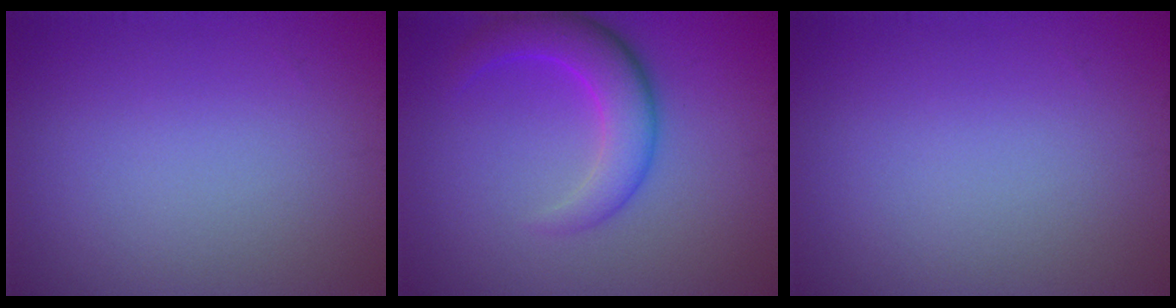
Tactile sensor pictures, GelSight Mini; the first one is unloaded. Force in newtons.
{"total": 4.6, "press": 4.6, "slide": 0.2}
{"total": 0.0}